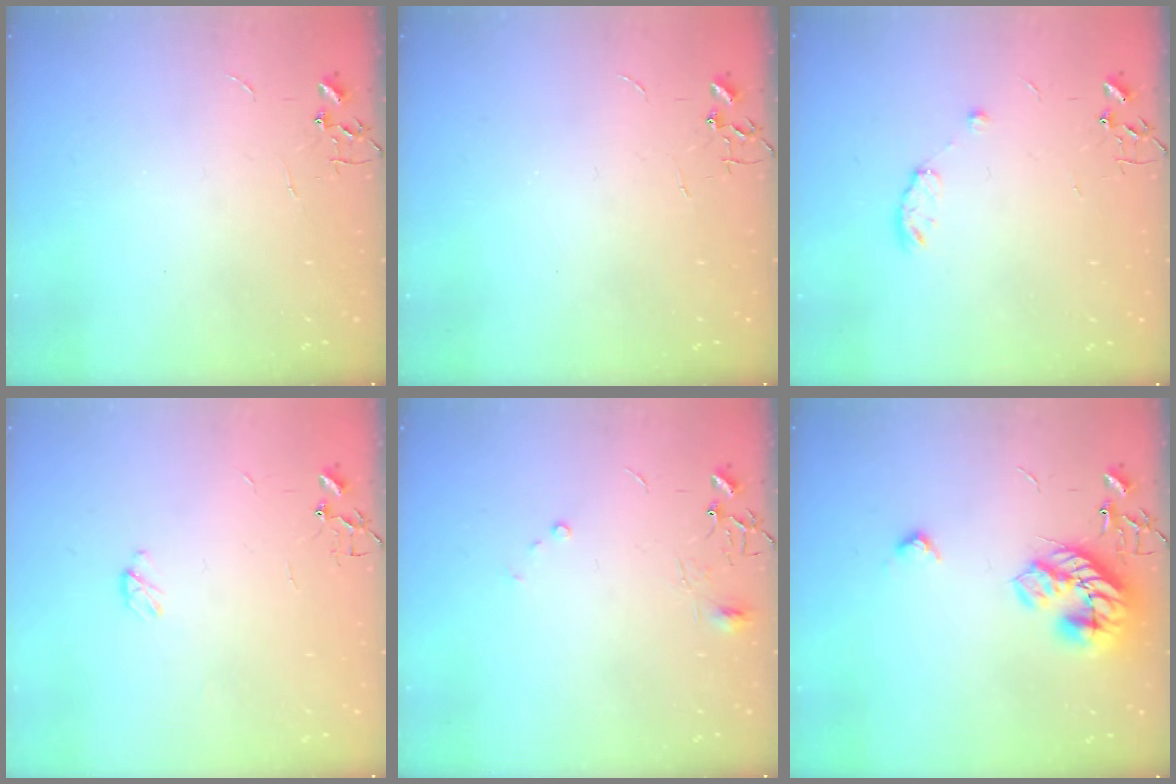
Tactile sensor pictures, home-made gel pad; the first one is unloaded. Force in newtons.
{"total": 0.0}
{"total": 6.3, "press": 6.3, "slide": 0.8}
{"total": 3.3, "press": 3.3, "slide": 0.5}
{"total": 7.3, "press": 7.3, "slide": 0.6}
{"total": 16.7, "press": 16.7, "slide": 0.6}